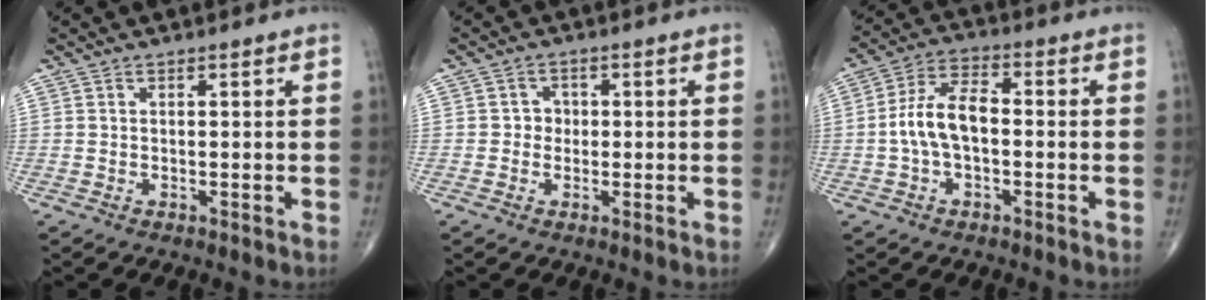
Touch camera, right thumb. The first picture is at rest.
{"total": 2.3, "force": [-0.1, 2.1, 0.8], "torque": [0.008, 0.008, -0.008]}
{"total": 9.0, "force": [-1.0, 4.8, 7.5], "torque": [-0.147, 0.031, -0.026]}